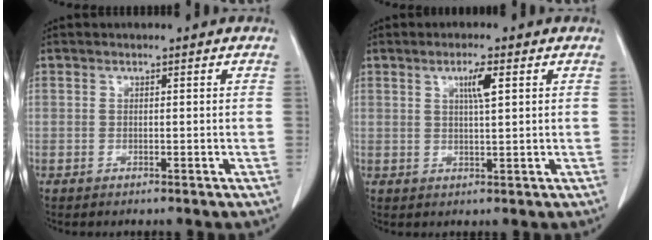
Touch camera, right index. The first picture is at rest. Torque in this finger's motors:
{"motor_torque": [0.06, 0.18, 0.06, 0.04]}